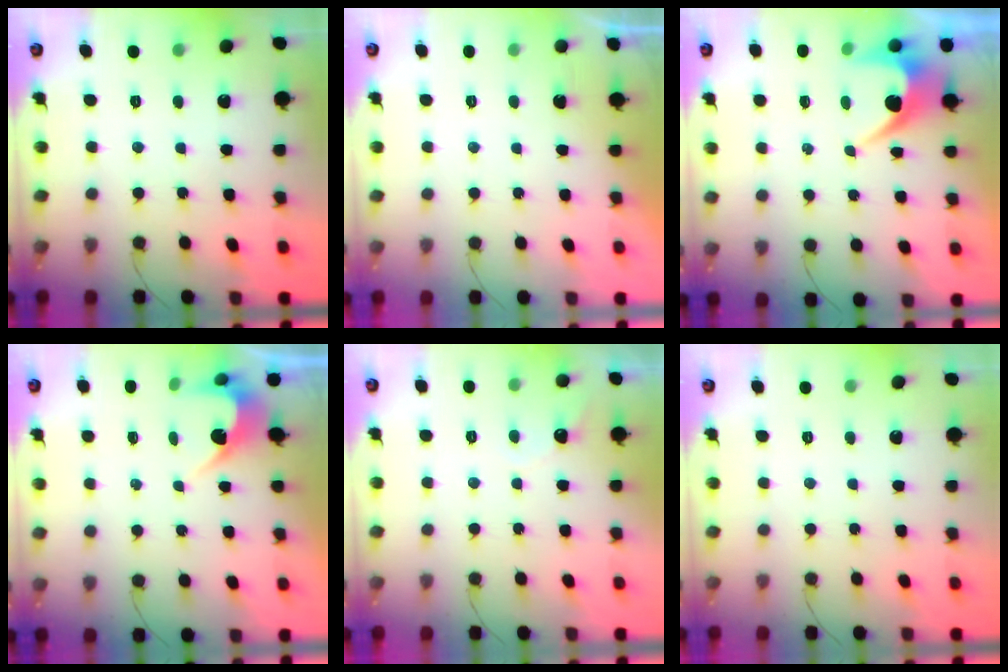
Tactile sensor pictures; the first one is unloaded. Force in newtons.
{"total": 1.0, "press": 0.9, "slide": 0.3}
{"total": 5.6, "press": 5.6, "slide": 0.3}
{"total": 2.8, "press": 2.8, "slide": 0.1}
{"total": 3.6, "press": 3.6, "slide": 0.1}
{"total": 0.0}